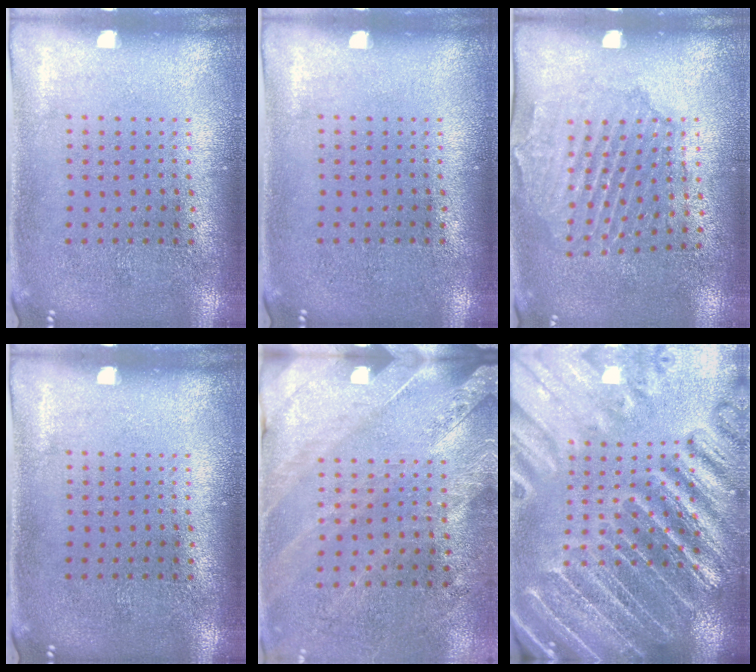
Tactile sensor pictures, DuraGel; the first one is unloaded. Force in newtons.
{"total": 0.0}
{"total": 1.6, "press": 1.6, "slide": 0.4}
{"total": 0.0}
{"total": 2.5, "press": 2.3, "slide": 1.0}
{"total": 4.9, "press": 4.4, "slide": 2.2}